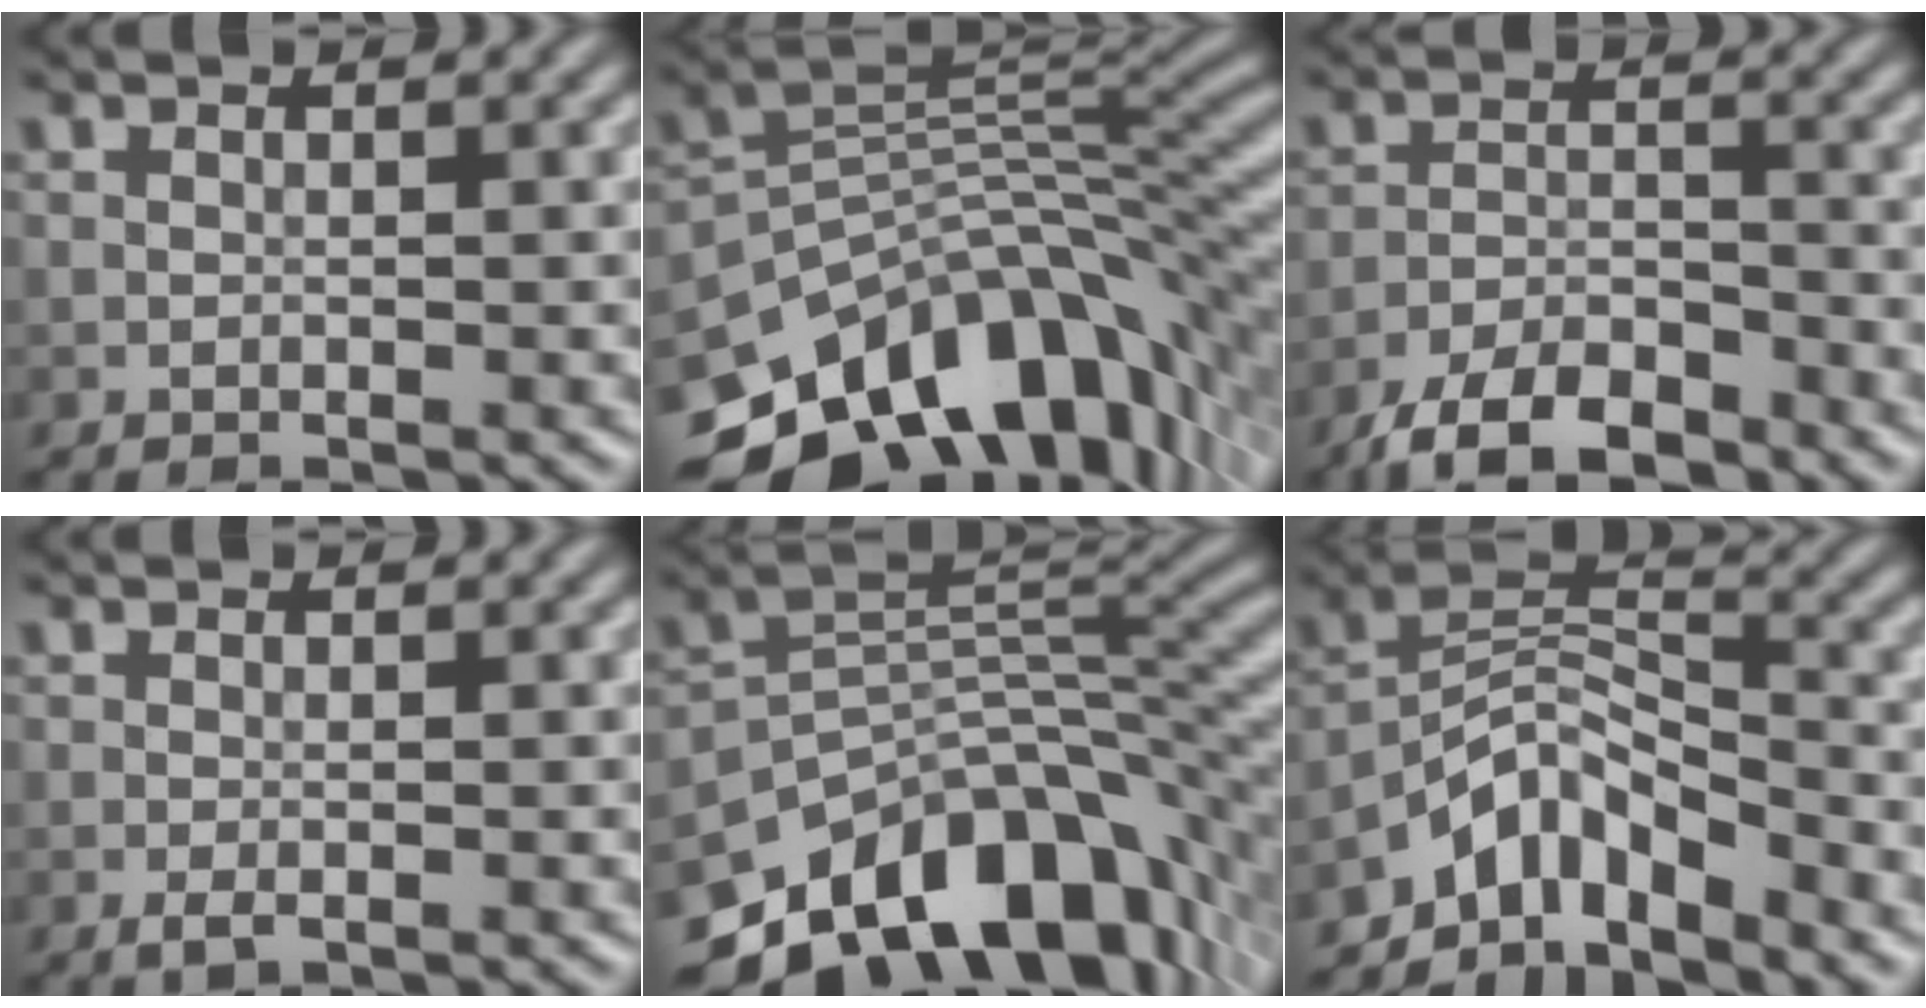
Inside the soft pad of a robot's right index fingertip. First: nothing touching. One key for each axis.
{"total": 13.2, "fx": -6.5, "fy": 7.5, "fz": 8.6, "tx": -0.152, "ty": 0.012, "tz": -0.111}
{"total": 6.3, "fx": -5.2, "fy": 2.1, "fz": 3.0, "tx": -0.046, "ty": -0.006, "tz": -0.102}
{"total": 1.0, "fx": -0.5, "fy": 0.3, "fz": 0.9, "tx": -0.020, "ty": -0.004, "tz": -0.009}
{"total": 13.1, "fx": -7.9, "fy": 7.0, "fz": 7.8, "tx": -0.133, "ty": 0.010, "tz": -0.132}
{"total": 5.9, "fx": -4.5, "fy": 2.3, "fz": 3.0, "tx": -0.040, "ty": 0.005, "tz": -0.093}